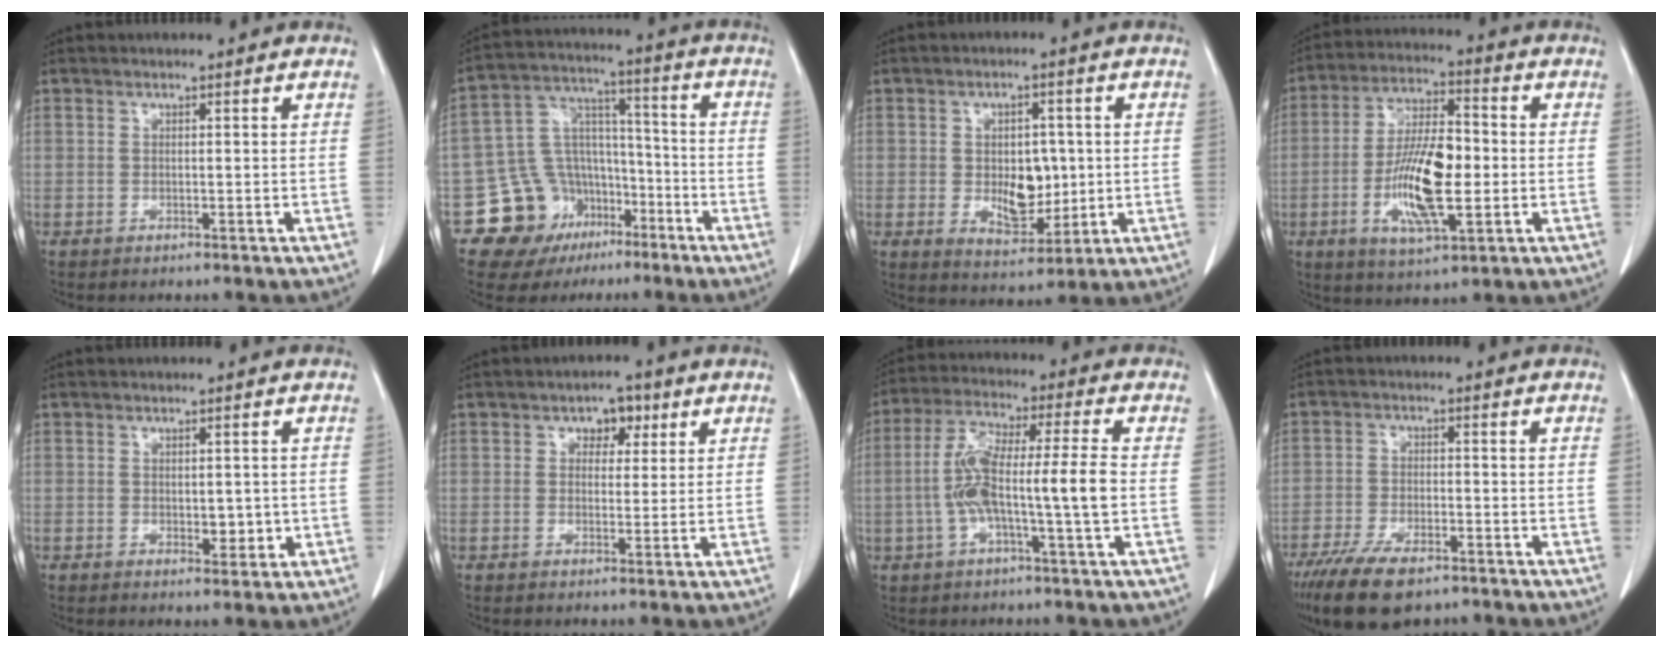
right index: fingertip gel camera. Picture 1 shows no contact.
{"total": 14.2, "force": [-7.1, 11.6, 4.2], "torque": [-0.065, 0.073, -0.101]}
{"total": 7.7, "force": [-0.1, 4.5, 6.3], "torque": [-0.094, 0.001, 0.012]}
{"total": 13.4, "force": [-2.2, 3.9, 12.6], "torque": [-0.243, 0.001, -0.039]}
{"total": 2.9, "force": [-0.2, 1.6, 2.5], "torque": [-0.030, -0.004, 0.004]}
{"total": 3.5, "force": [1.5, 2.3, 2.2], "torque": [-0.026, 0.009, 0.021]}
{"total": 11.1, "force": [-1.5, 0.5, 11.0], "torque": [-0.218, 0.019, -0.036]}
{"total": 10.2, "force": [-7.2, 3.7, 6.3], "torque": [-0.111, -0.015, -0.121]}